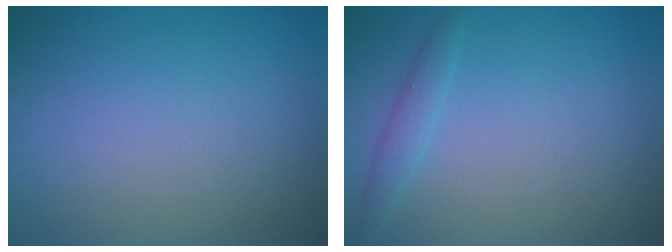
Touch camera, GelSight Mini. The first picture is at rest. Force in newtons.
{"total": 1.2, "press": 1.2, "slide": 0.0}